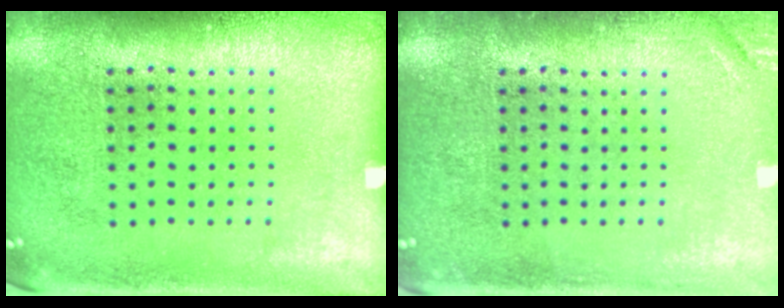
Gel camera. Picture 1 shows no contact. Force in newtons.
{"total": 1.3, "press": 1.3, "slide": 0.3}